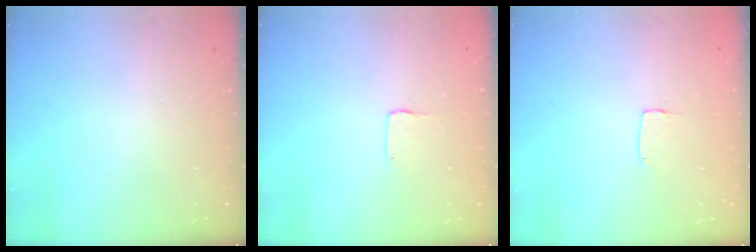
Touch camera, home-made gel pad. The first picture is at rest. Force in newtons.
{"total": 1.0, "press": 1.0, "slide": 0.1}
{"total": 3.2, "press": 3.2, "slide": 0.1}